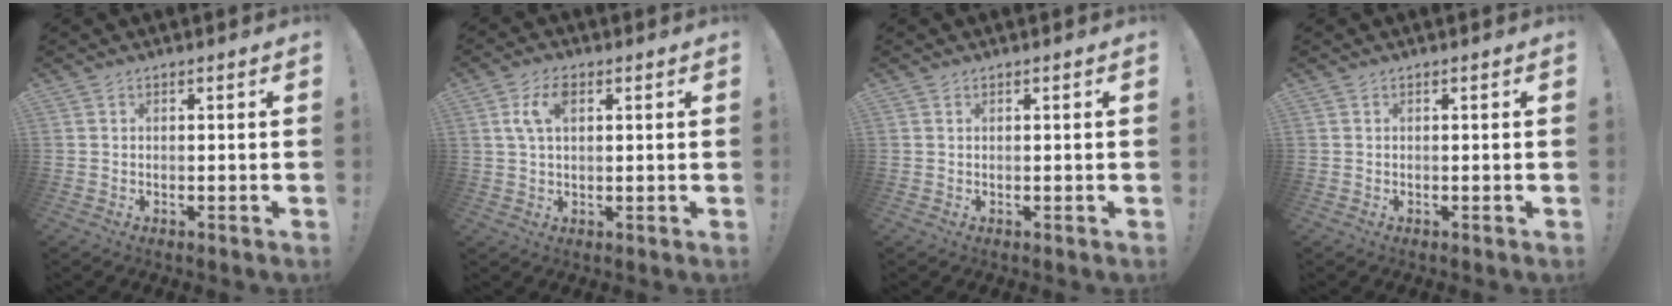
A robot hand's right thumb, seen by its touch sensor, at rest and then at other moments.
{"total": 6.6, "force": [2.1, 3.4, 5.2], "torque": [-0.092, 0.000, 0.036]}
{"total": 0.0}
{"total": 0.0}